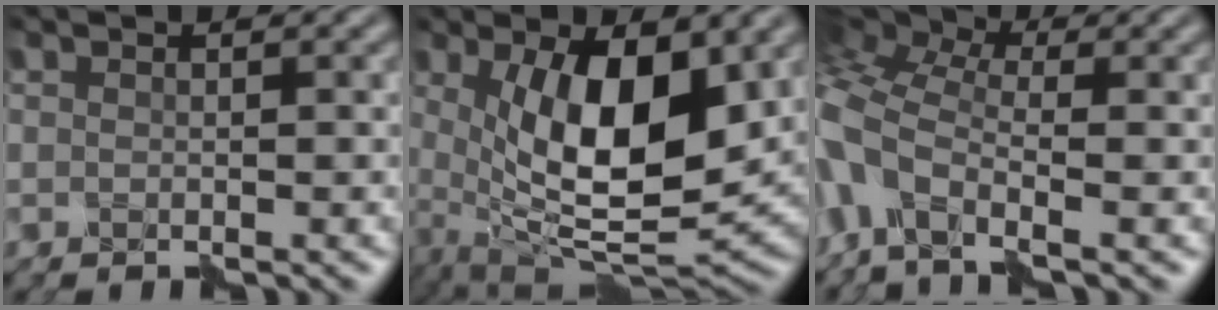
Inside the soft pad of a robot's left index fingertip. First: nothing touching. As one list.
[{"total": 10.7, "force": [1.7, 4.2, 9.7], "torque": [-0.168, -0.017, 0.031]}, {"total": 7.9, "force": [-2.3, 4.1, 6.4], "torque": [-0.144, 0.004, -0.066]}]